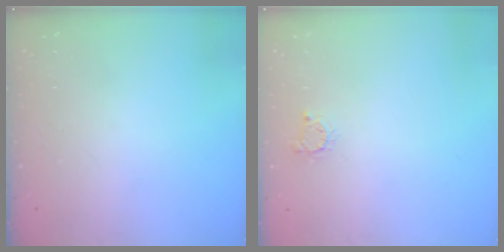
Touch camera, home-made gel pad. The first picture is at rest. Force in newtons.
{"total": 2.2, "press": 2.2, "slide": 0.4}